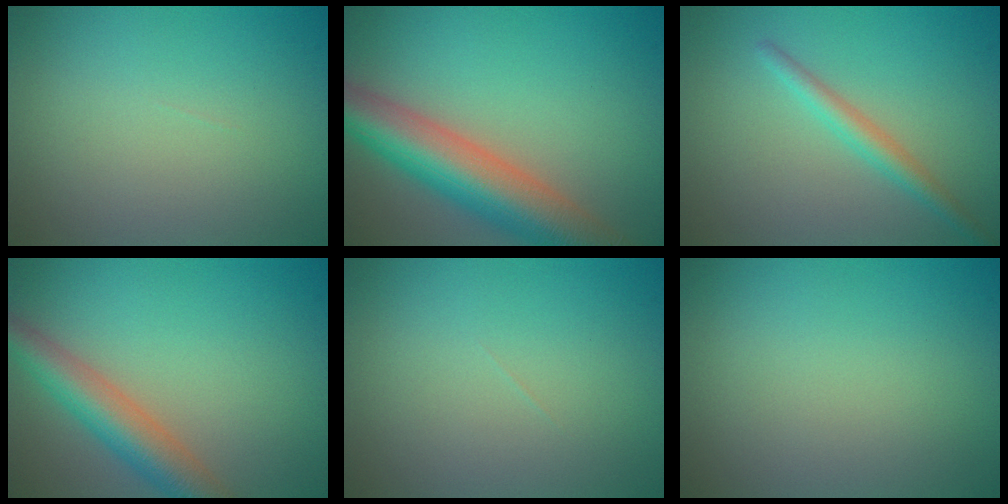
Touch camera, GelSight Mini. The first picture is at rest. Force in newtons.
{"total": 9.3, "press": 9.3, "slide": 0.3}
{"total": 2.1, "press": 2.1, "slide": 0.0}
{"total": 5.3, "press": 5.3, "slide": 0.2}
{"total": 0.0}
{"total": 0.0}